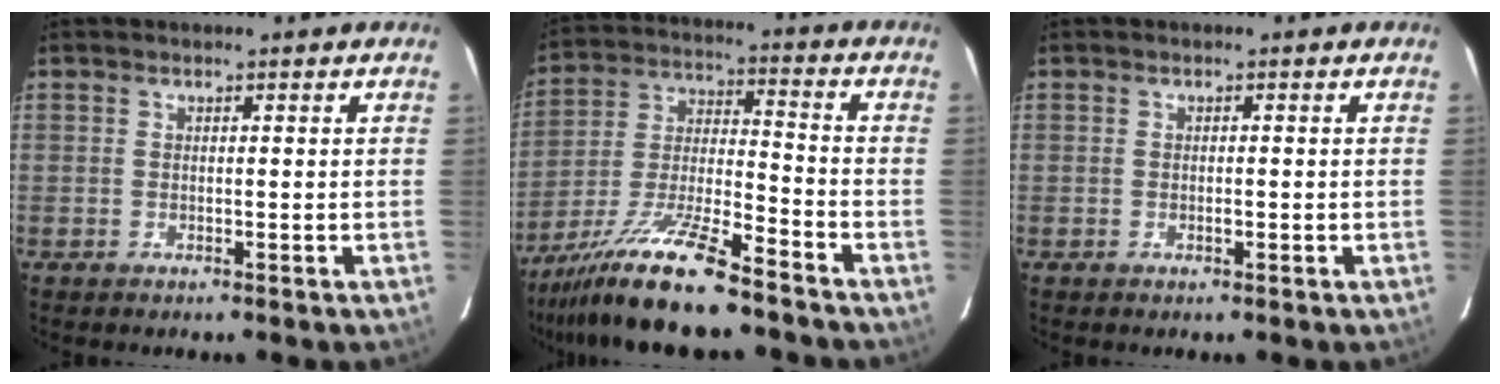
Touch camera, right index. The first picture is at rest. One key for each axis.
{"total": 14.6, "fx": -11.4, "fy": 1.1, "fz": 9.1, "tx": -0.179, "ty": -0.016, "tz": -0.206}
{"total": 0.6, "fx": -0.1, "fy": 0.3, "fz": 0.5, "tx": -0.011, "ty": 0.001, "tz": 0.000}